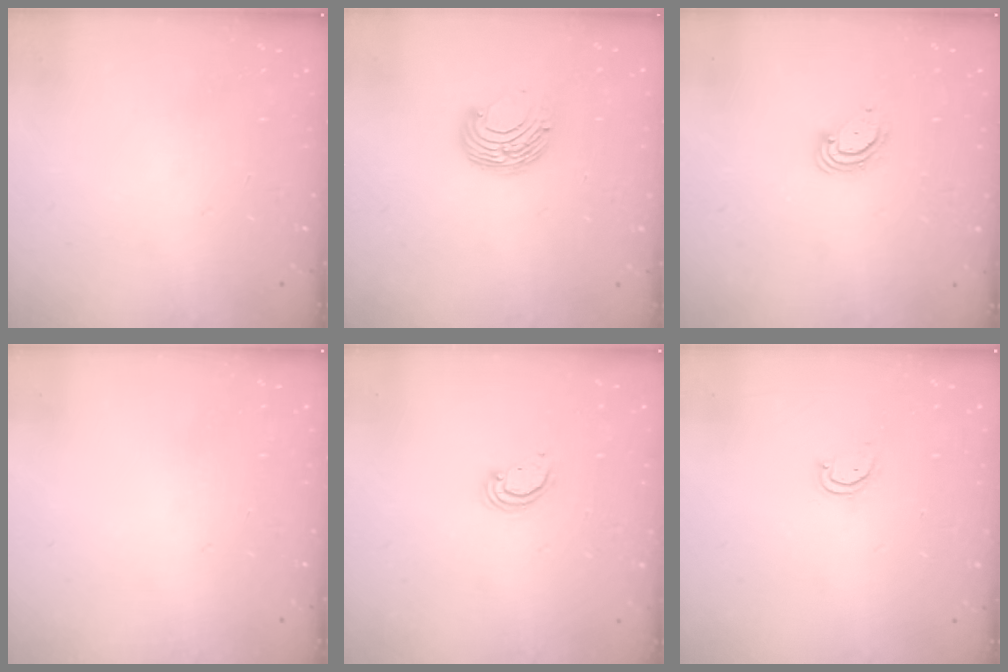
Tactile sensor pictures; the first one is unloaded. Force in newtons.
{"total": 8.2, "press": 8.2, "slide": 0.6}
{"total": 3.9, "press": 3.9, "slide": 0.4}
{"total": 0.0}
{"total": 2.1, "press": 2.1, "slide": 0.1}
{"total": 2.7, "press": 2.6, "slide": 0.3}